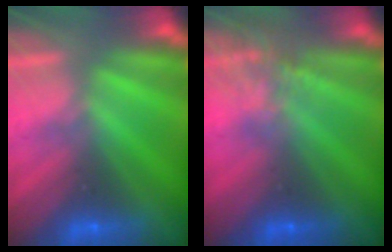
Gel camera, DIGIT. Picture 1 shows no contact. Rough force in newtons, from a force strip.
{"total": 3.9}